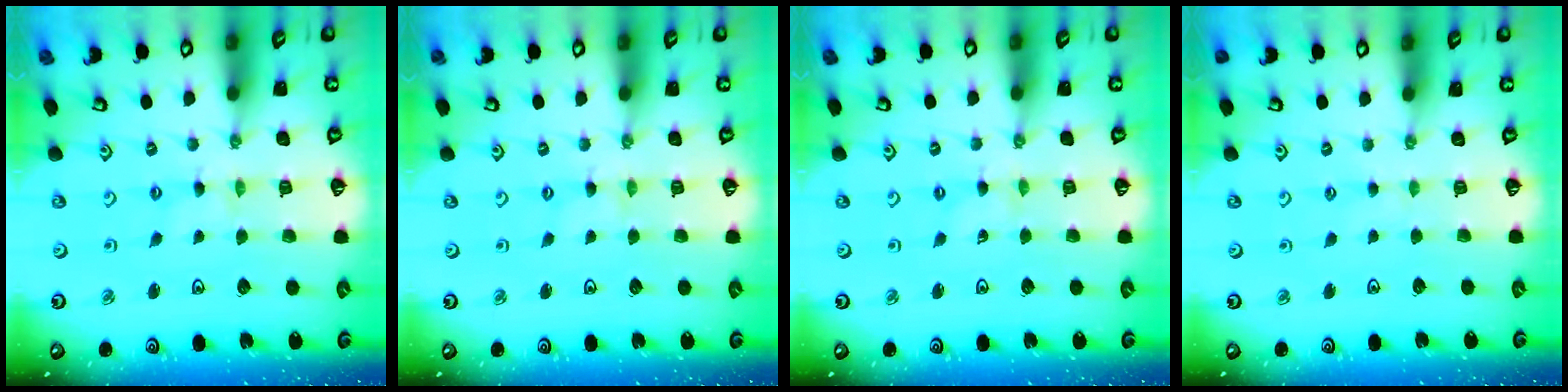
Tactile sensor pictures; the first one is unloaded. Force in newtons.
{"total": 0.0}
{"total": 0.0}
{"total": 0.6, "press": 0.6, "slide": 0.2}